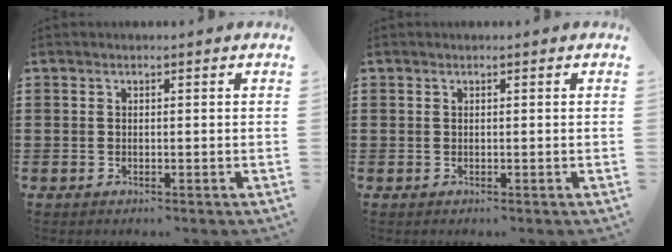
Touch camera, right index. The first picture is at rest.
{"total": 0.0}